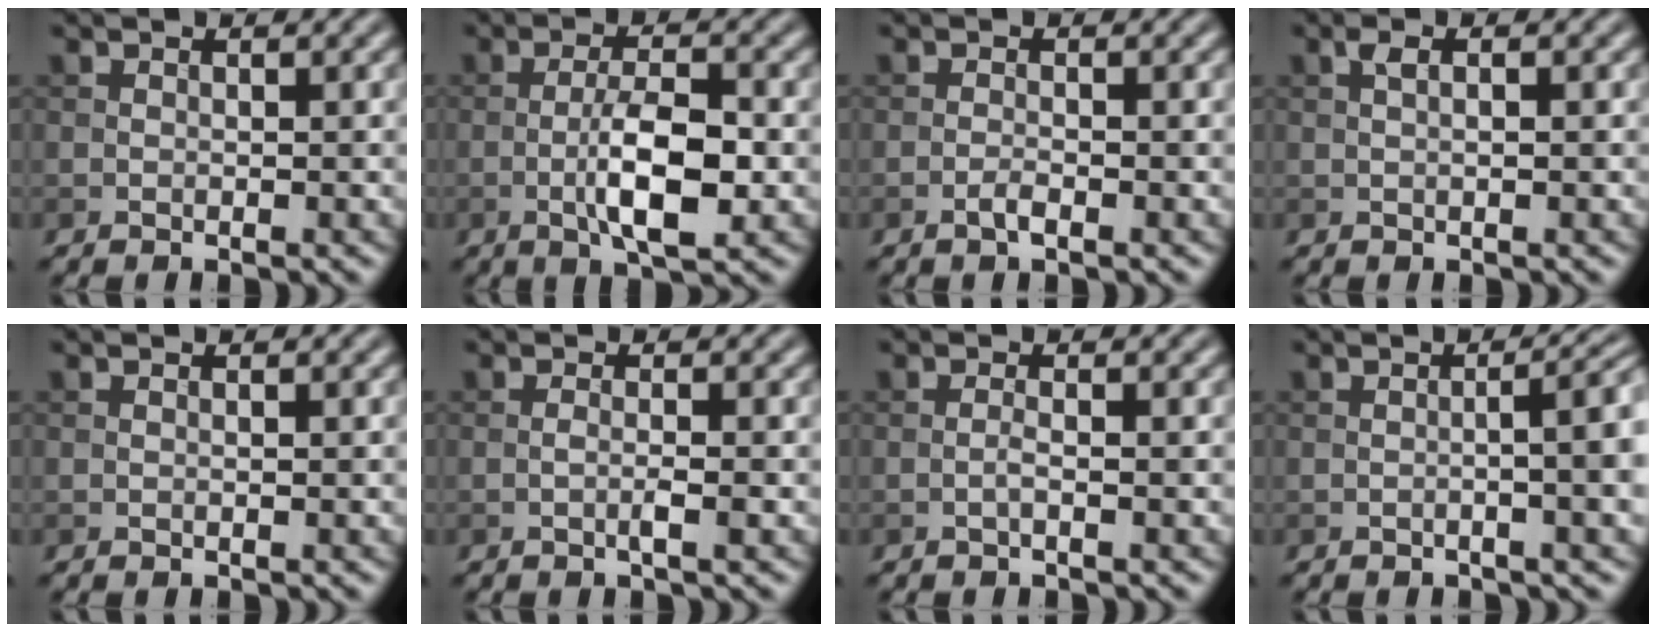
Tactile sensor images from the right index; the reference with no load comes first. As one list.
[{"total": 5.7, "force": [-1.4, 1.7, 5.2], "torque": [-0.096, 0.002, -0.027]}, {"total": 1.1, "force": [-0.7, 0.2, 0.9], "torque": [-0.016, 0.002, -0.015]}, {"total": 1.2, "force": [0.3, 0.4, 1.2], "torque": [-0.025, 0.004, 0.004]}, {"total": 0.0}, {"total": 1.4, "force": [-0.5, 0.1, 1.3], "torque": [-0.025, 0.002, -0.012]}, {"total": 0.9, "force": [-0.4, 0.1, 0.8], "torque": [-0.017, 0.002, -0.010]}, {"total": 6.4, "force": [-0.3, 2.0, 6.1], "torque": [-0.062, 0.009, -0.003]}]